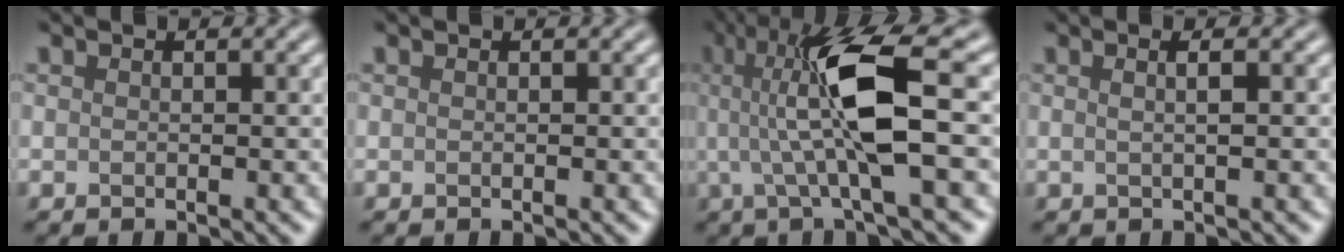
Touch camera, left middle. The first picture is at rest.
{"total": 0.0}
{"total": 9.7, "force": [1.0, 2.0, 9.4], "torque": [-0.159, 0.003, 0.020]}
{"total": 2.5, "force": [0.7, 1.1, 2.2], "torque": [-0.015, 0.008, -0.015]}